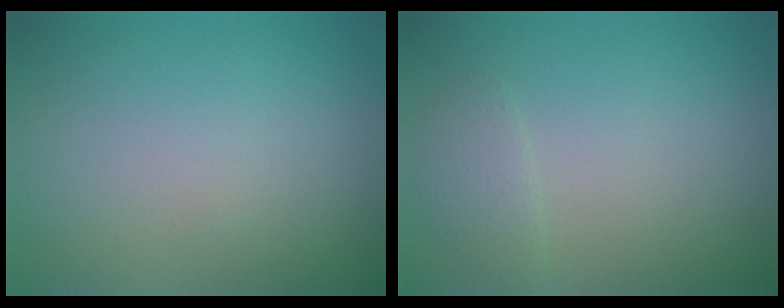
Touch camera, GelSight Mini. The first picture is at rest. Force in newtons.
{"total": 1.4, "press": 1.4, "slide": 0.1}